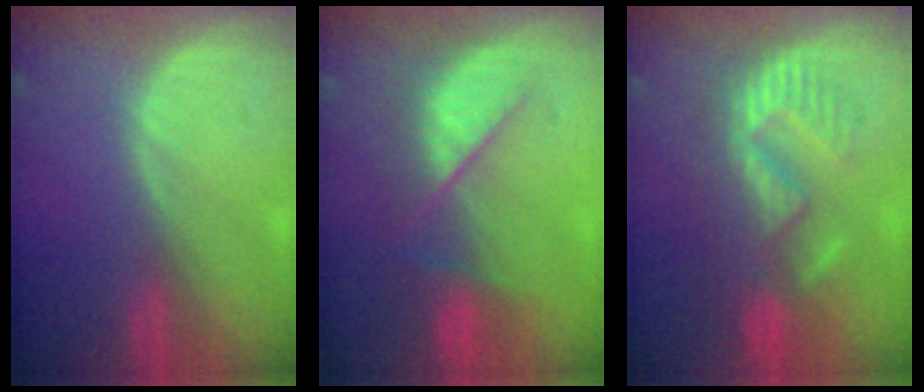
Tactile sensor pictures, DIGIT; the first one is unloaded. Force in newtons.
{"total": 7.3, "press": 7.3, "slide": 0.3}
{"total": 9.7, "press": 9.3, "slide": 3.0}